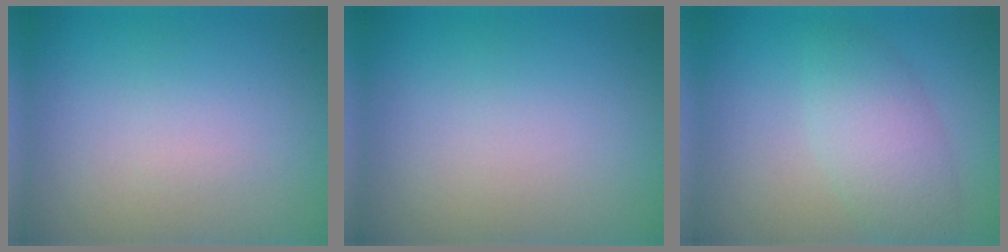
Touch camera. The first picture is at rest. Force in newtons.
{"total": 0.0}
{"total": 4.0, "press": 4.0, "slide": 0.2}